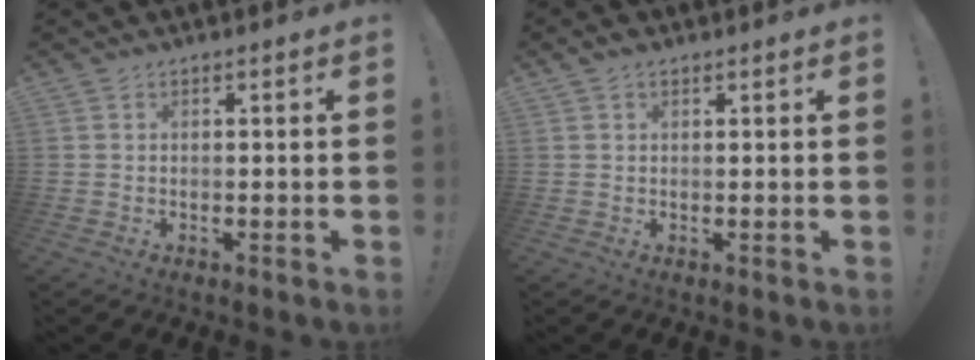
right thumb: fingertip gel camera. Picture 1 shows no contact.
{"total": 1.5, "force": [1.0, 0.8, 0.7], "torque": [-0.008, -0.001, 0.018]}